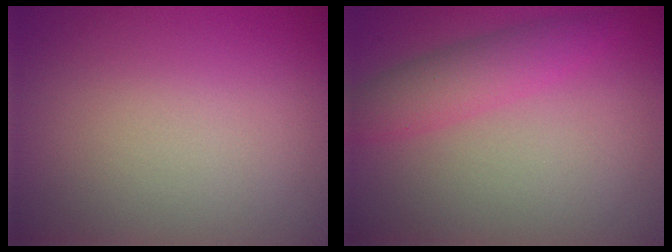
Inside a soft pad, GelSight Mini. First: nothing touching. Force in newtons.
{"total": 3.3, "press": 3.3, "slide": 0.1}